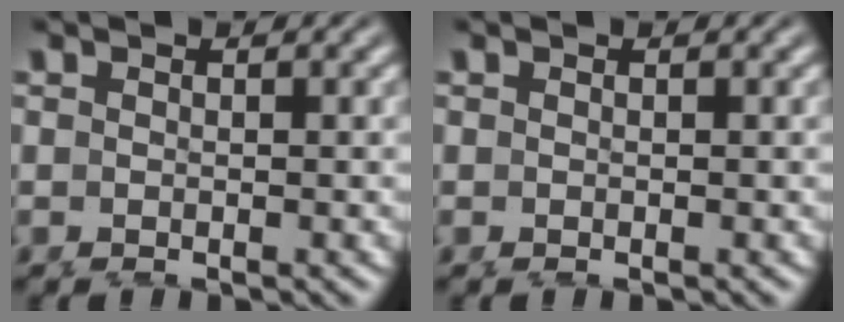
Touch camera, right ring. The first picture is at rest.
{"total": 0.0}